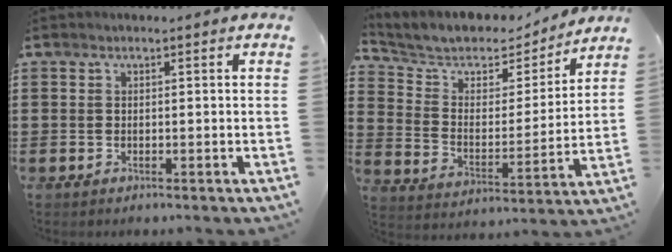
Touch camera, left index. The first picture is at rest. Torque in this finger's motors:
{"motor_torque": [1.11, -1.03, 0.48, 0.08]}